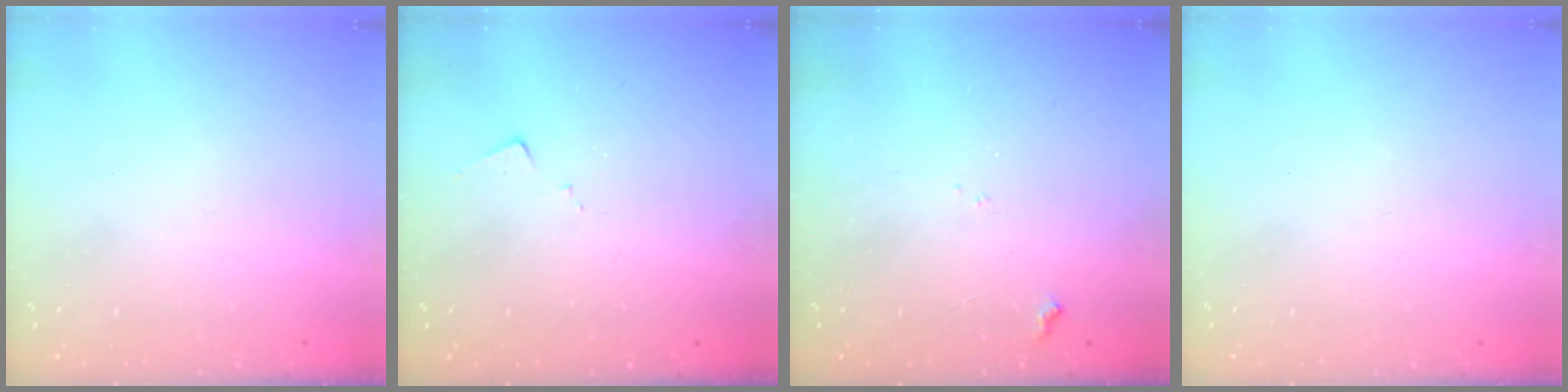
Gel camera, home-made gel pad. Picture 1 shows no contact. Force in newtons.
{"total": 4.5, "press": 4.5, "slide": 0.2}
{"total": 6.2, "press": 6.2, "slide": 0.6}
{"total": 0.0}